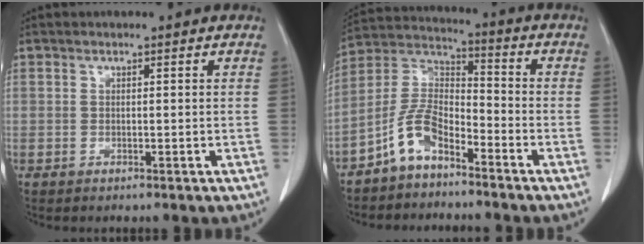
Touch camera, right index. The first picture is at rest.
{"total": 8.1, "force": [-5.5, 3.5, 4.9], "torque": [-0.109, 0.023, -0.112]}